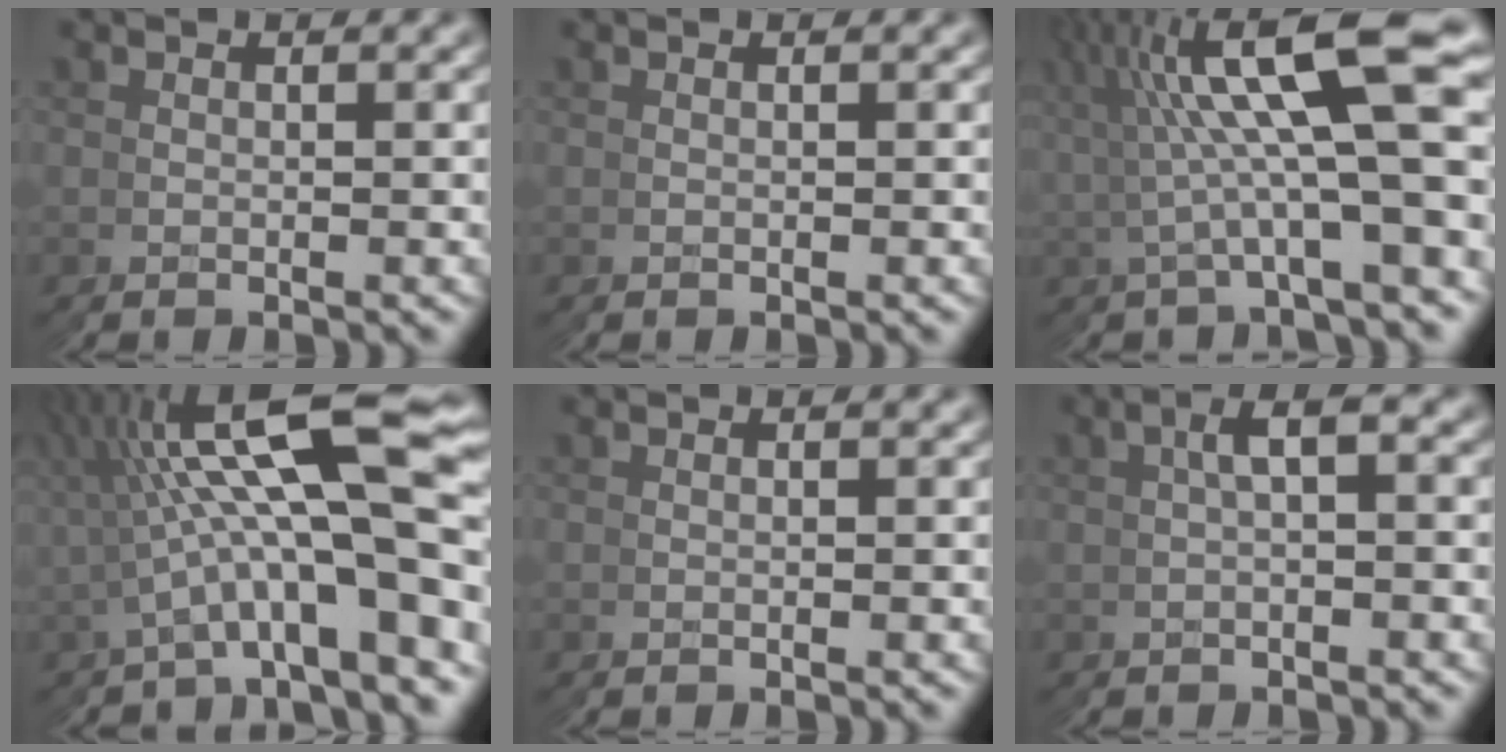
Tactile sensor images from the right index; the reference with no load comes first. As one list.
[{"total": 0.0}, {"total": 8.8, "force": [2.8, 2.6, 7.9], "torque": [-0.120, 0.024, 0.039]}, {"total": 11.1, "force": [2.0, 4.4, 10.0], "torque": [-0.159, 0.014, 0.029]}, {"total": 0.0}, {"total": 1.5, "force": [0.6, 0.3, 1.4], "torque": [-0.022, 0.011, 0.009]}]